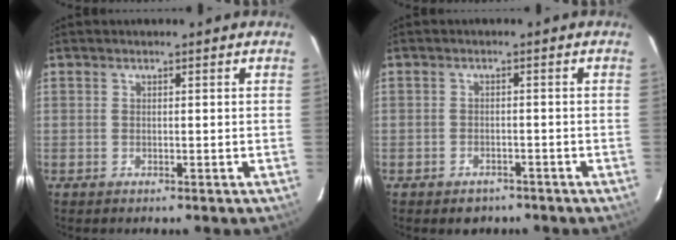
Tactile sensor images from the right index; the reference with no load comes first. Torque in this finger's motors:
{"motor_torque": [0.46, -0.51, -0.01, -0.01]}